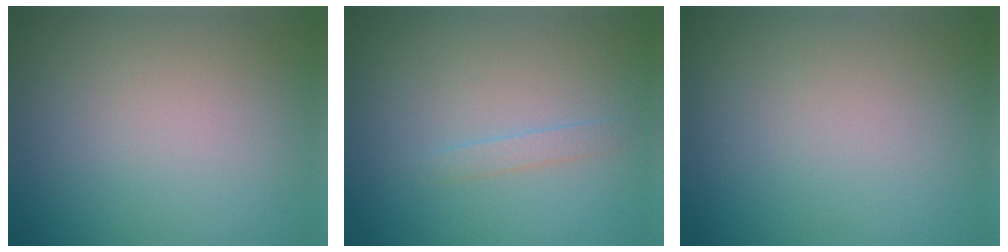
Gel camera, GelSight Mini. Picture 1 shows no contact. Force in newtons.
{"total": 1.0, "press": 1.0, "slide": 0.1}
{"total": 0.0}